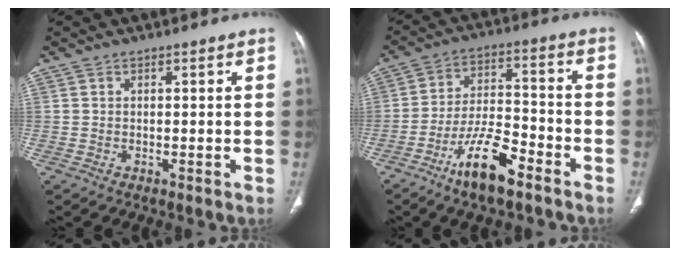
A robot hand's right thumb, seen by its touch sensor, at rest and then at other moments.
{"total": 11.6, "force": [-7.4, 3.7, 8.2], "torque": [-0.146, 0.050, -0.135]}